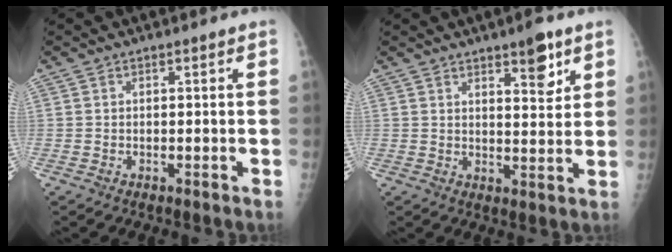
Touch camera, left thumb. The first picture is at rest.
{"total": 6.7, "force": [4.1, 2.2, 4.9], "torque": [-0.052, -0.026, 0.056]}